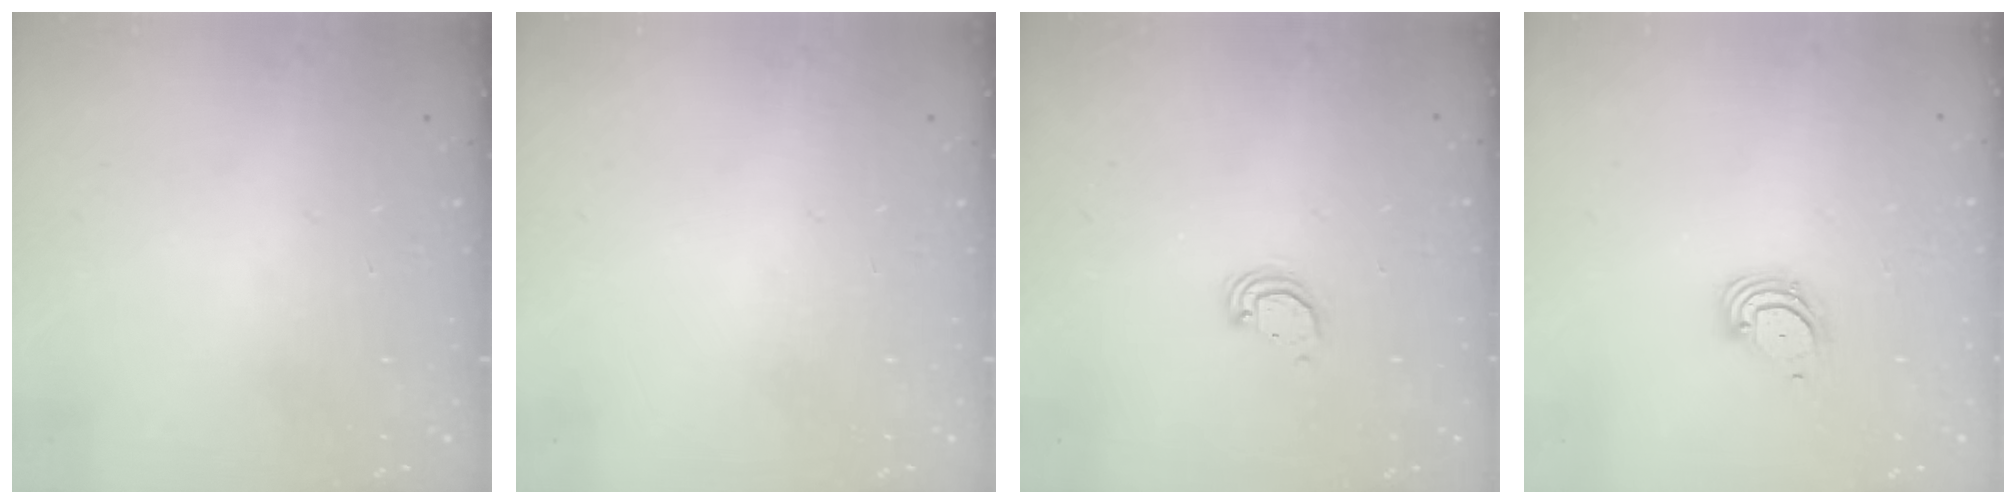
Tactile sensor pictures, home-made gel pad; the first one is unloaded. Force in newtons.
{"total": 0.0}
{"total": 3.3, "press": 3.3, "slide": 0.2}
{"total": 3.6, "press": 3.6, "slide": 0.3}